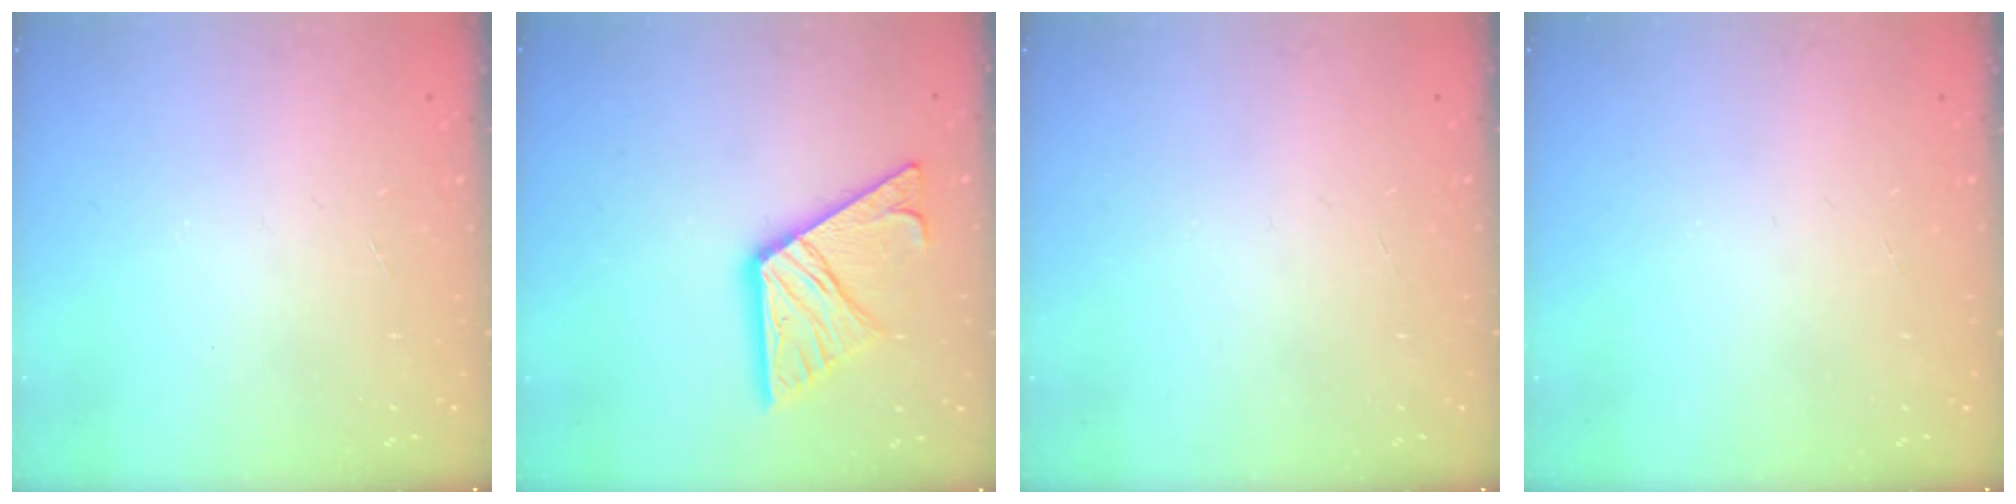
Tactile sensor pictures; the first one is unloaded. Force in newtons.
{"total": 17.5, "press": 17.4, "slide": 1.7}
{"total": 0.0}
{"total": 0.0}